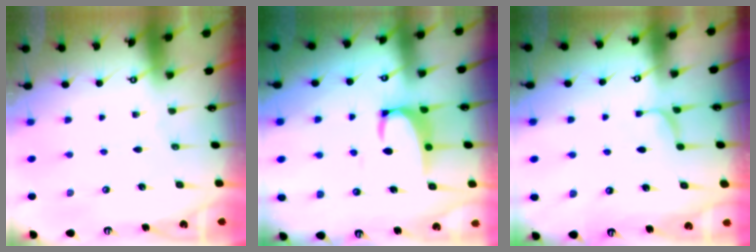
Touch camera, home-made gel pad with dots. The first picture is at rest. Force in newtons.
{"total": 3.6, "press": 3.5, "slide": 0.8}
{"total": 1.9, "press": 1.8, "slide": 0.6}